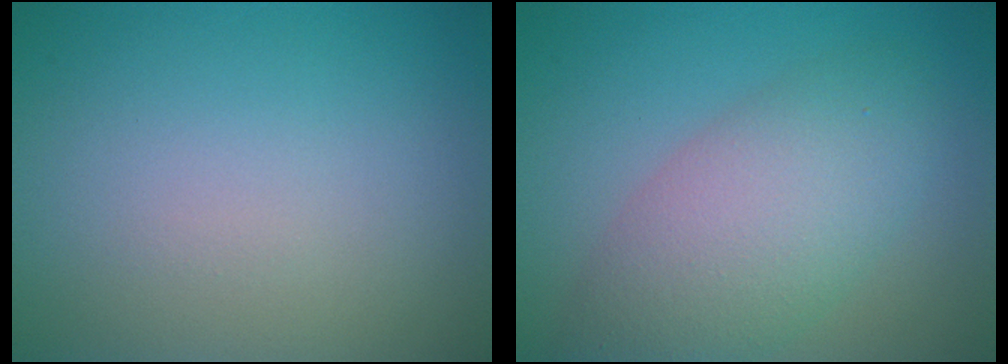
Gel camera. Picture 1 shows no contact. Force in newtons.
{"total": 6.5, "press": 6.5, "slide": 0.2}